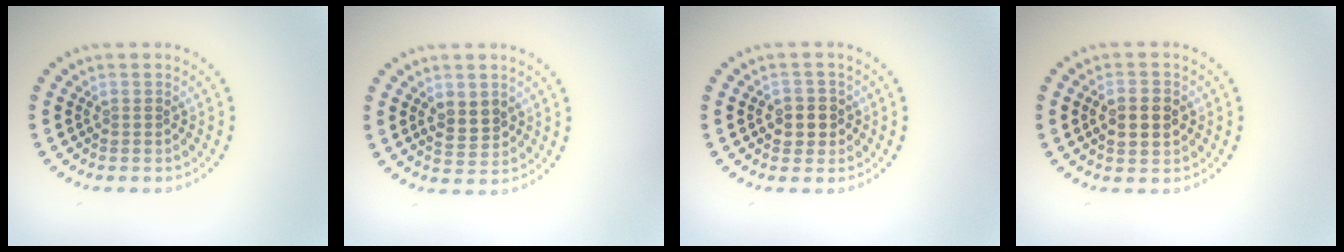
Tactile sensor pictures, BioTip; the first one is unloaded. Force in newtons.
{"total": 2.4, "press": 2.4, "slide": 0.5}
{"total": 2.3, "press": 2.2, "slide": 0.6}
{"total": 3.7, "press": 3.7, "slide": 0.1}